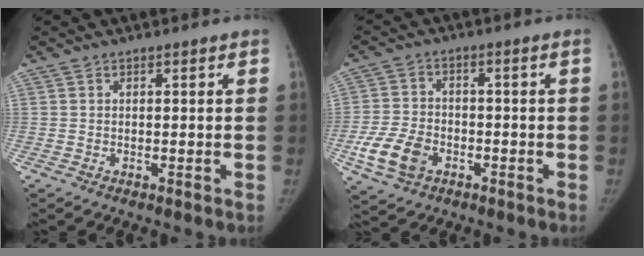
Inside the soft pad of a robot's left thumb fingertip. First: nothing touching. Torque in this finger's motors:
{"motor_torque": [-0.05, 0.08, 0.31, -0.29, 0.07]}